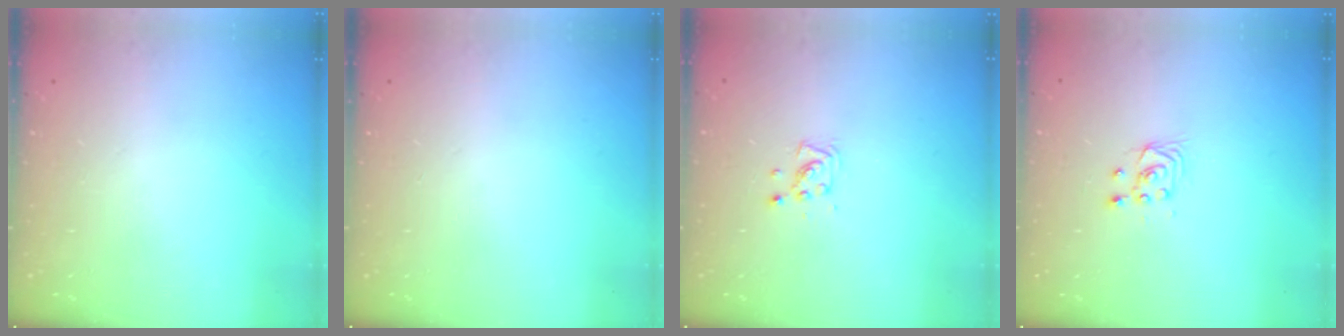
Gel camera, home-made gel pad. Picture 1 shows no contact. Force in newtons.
{"total": 0.0}
{"total": 5.0, "press": 4.7, "slide": 1.7}
{"total": 2.9, "press": 2.6, "slide": 1.3}